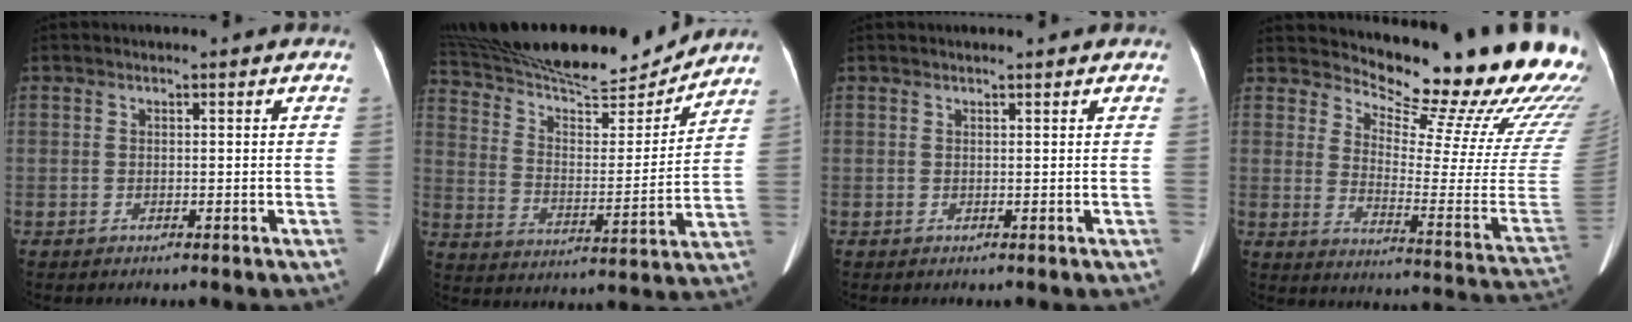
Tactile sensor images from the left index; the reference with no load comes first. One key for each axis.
{"total": 21.4, "fx": 19.9, "fy": 3.1, "fz": 7.3, "tx": -0.133, "ty": -0.007, "tz": 0.307}
{"total": 1.4, "fx": 1.3, "fy": 0.2, "fz": 0.5, "tx": -0.010, "ty": 0.018, "tz": 0.019}
{"total": 23.6, "fx": 22.2, "fy": 1.8, "fz": 7.8, "tx": -0.120, "ty": -0.149, "tz": 0.266}